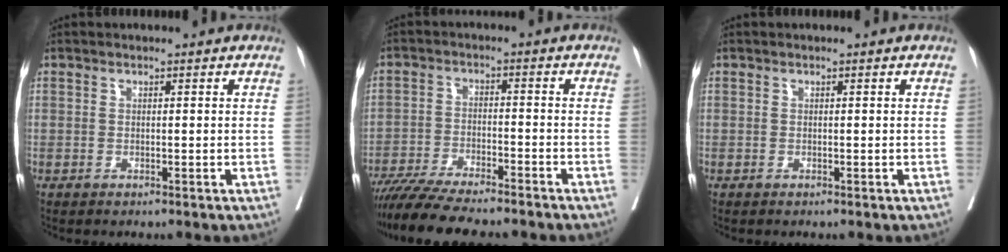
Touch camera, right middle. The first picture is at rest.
{"total": 13.0, "force": [-11.3, 1.2, 6.4], "torque": [-0.095, -0.021, -0.176]}
{"total": 0.0}